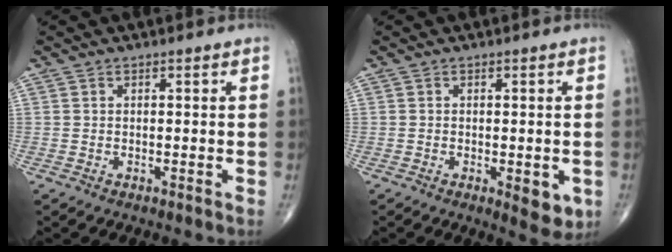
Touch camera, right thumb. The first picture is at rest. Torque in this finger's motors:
{"motor_torque": [0.86, 1.08, 0.34, -0.39, 0.11]}